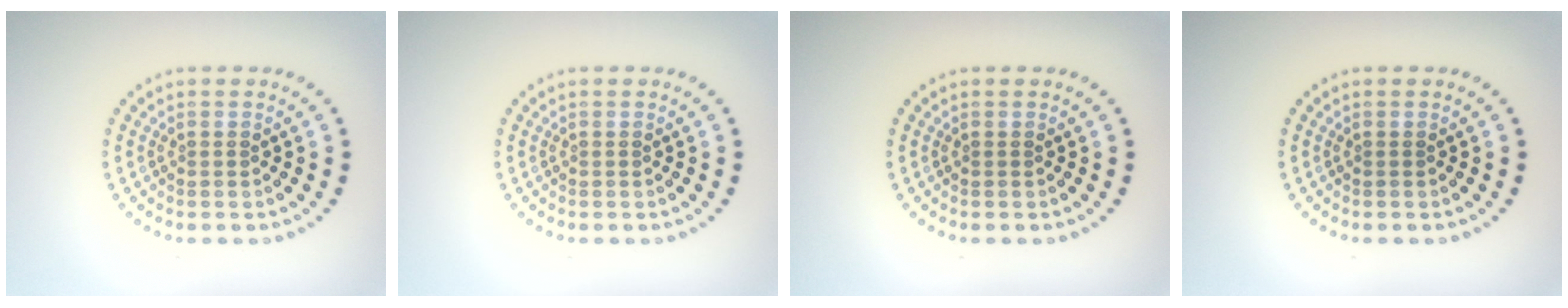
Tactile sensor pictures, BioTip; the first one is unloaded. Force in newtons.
{"total": 0.0}
{"total": 0.0}
{"total": 0.0}